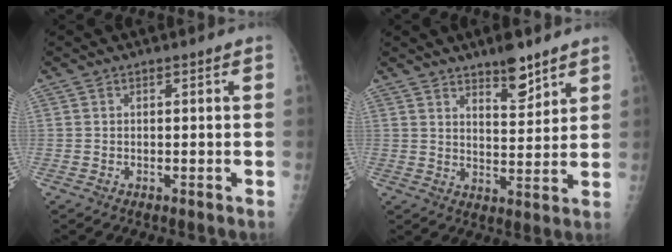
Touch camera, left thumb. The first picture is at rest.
{"total": 7.4, "force": [5.4, 2.4, 4.4], "torque": [-0.049, -0.041, 0.085]}